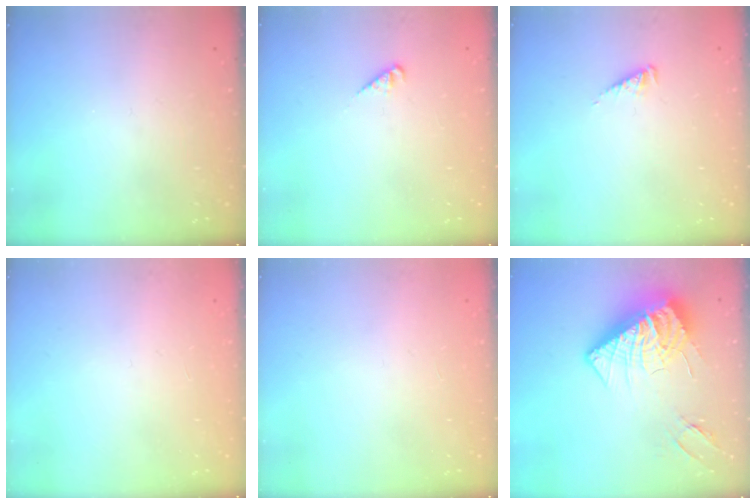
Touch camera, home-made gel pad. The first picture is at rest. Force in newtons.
{"total": 1.8, "press": 1.8, "slide": 0.3}
{"total": 2.5, "press": 2.4, "slide": 0.4}
{"total": 0.0}
{"total": 0.0}
{"total": 16.8, "press": 16.8, "slide": 1.7}